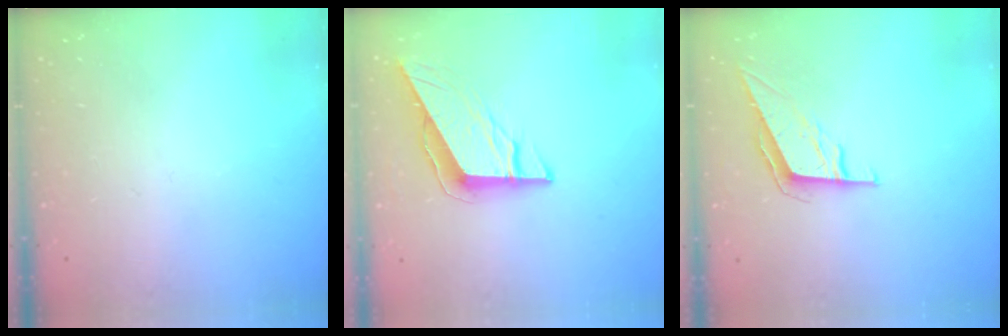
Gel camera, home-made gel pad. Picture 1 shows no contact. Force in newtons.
{"total": 9.1, "press": 9.1, "slide": 0.3}
{"total": 7.4, "press": 7.1, "slide": 2.2}